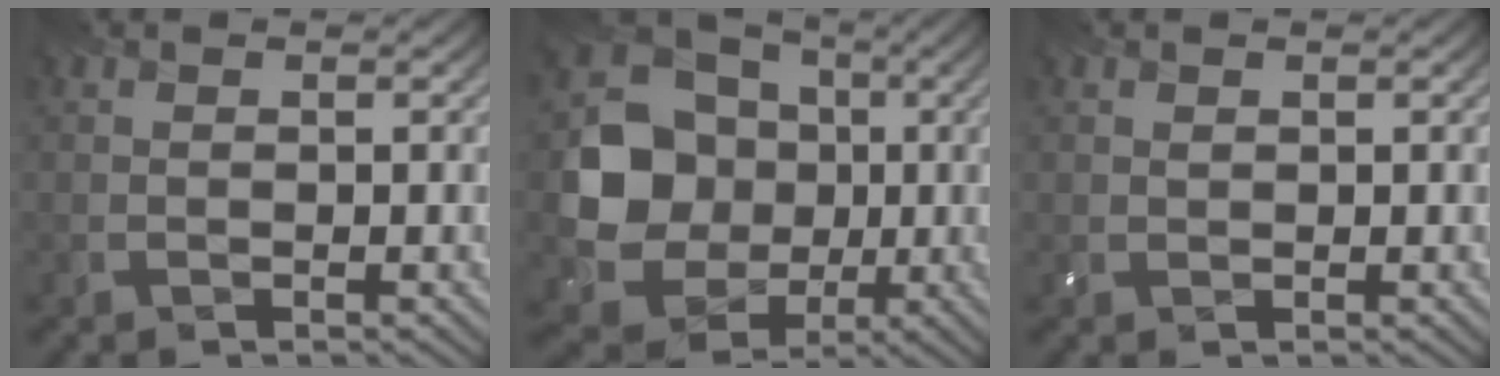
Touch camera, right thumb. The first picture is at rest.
{"total": 12.9, "force": [-0.2, 11.5, 5.9], "torque": [-0.148, -0.019, -0.017]}
{"total": 0.7, "force": [0.3, 0.5, 0.3], "torque": [-0.010, -0.002, 0.009]}